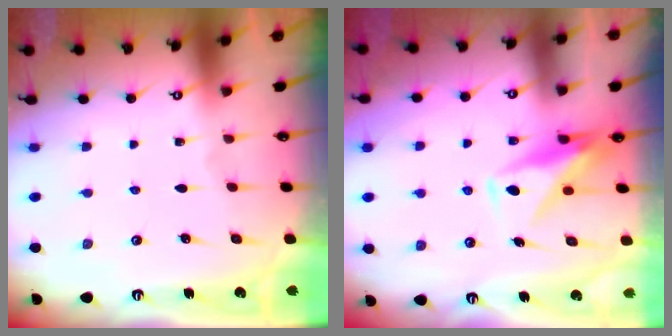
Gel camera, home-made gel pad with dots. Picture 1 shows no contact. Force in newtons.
{"total": 10.2, "press": 10.2, "slide": 0.8}